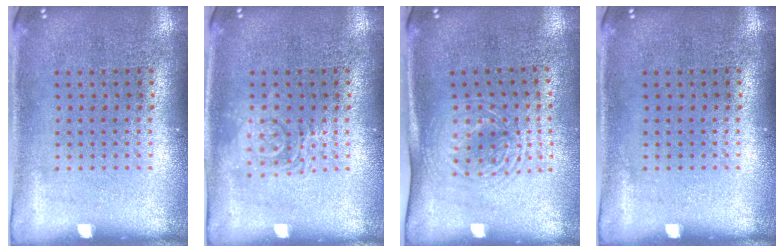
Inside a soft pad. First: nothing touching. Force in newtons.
{"total": 2.3, "press": 2.3, "slide": 0.5}
{"total": 1.7, "press": 1.4, "slide": 1.0}
{"total": 0.0}